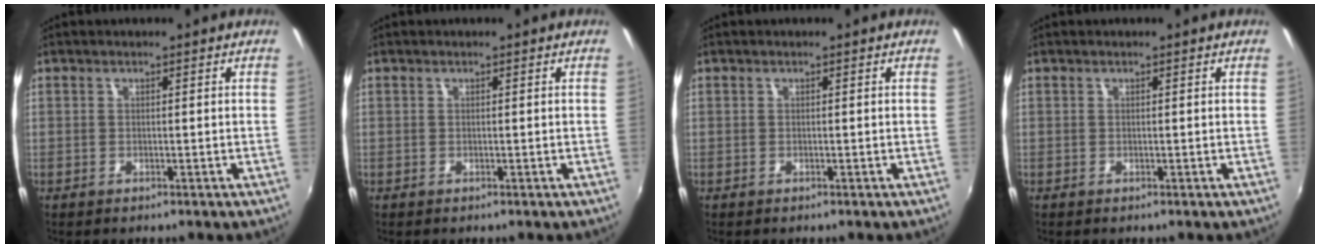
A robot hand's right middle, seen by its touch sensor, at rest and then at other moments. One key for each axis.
{"total": 0.0}
{"total": 0.0}
{"total": 0.0}